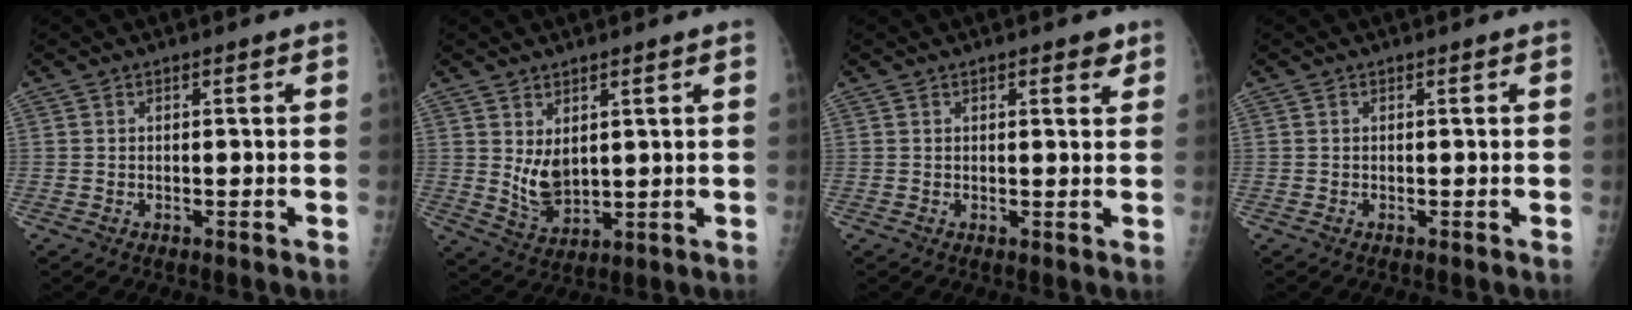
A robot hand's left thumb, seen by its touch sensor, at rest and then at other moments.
{"total": 6.2, "force": [1.9, 3.6, 4.6], "torque": [-0.069, -0.025, 0.048]}
{"total": 2.9, "force": [1.8, 1.2, 2.0], "torque": [-0.013, -0.007, 0.020]}
{"total": 0.0}